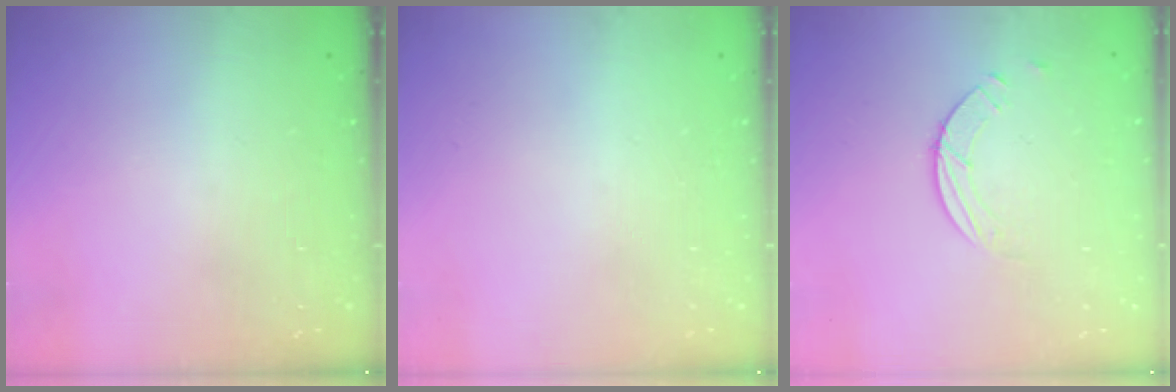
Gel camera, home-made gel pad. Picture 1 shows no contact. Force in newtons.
{"total": 0.0}
{"total": 2.5, "press": 2.4, "slide": 0.2}